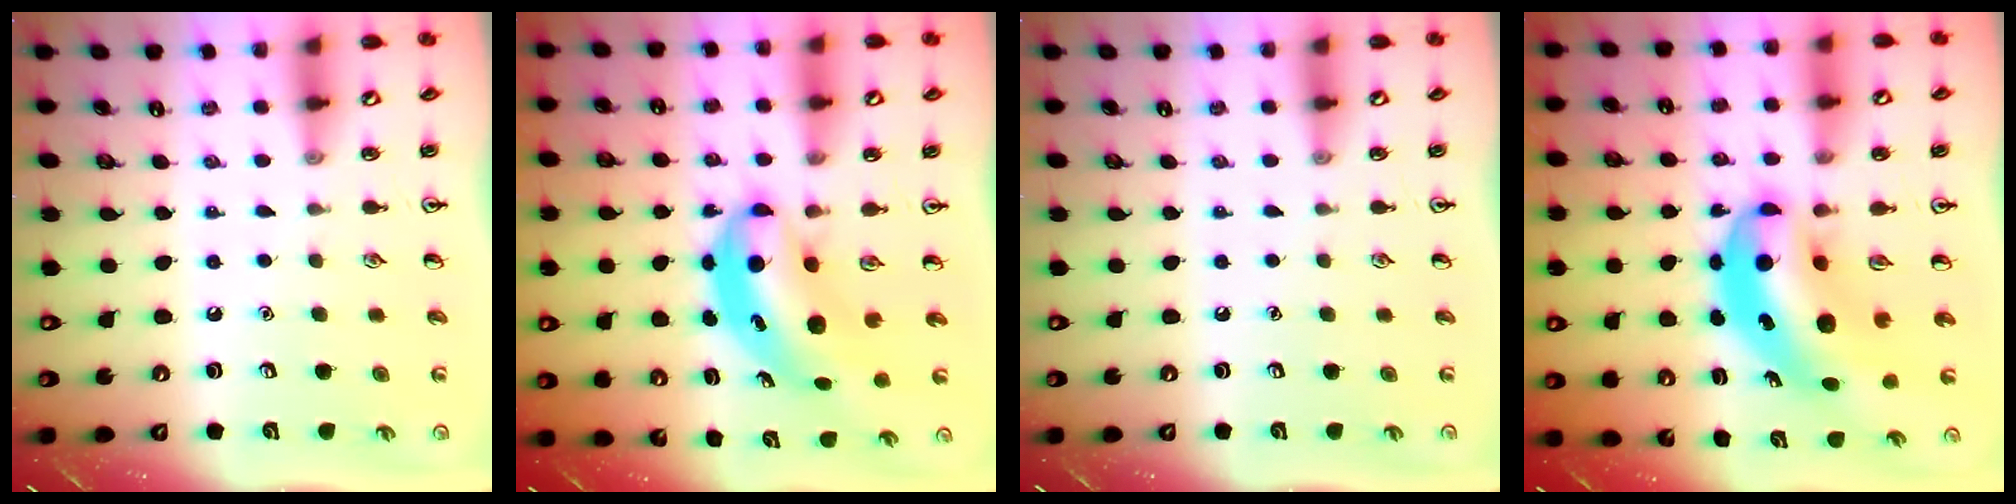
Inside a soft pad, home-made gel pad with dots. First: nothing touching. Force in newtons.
{"total": 6.8, "press": 6.5, "slide": 1.8}
{"total": 0.0}
{"total": 10.3, "press": 9.8, "slide": 3.1}